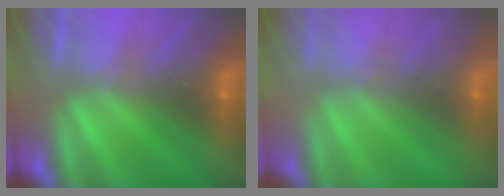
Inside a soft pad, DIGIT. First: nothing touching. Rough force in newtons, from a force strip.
{"total": 9.4}